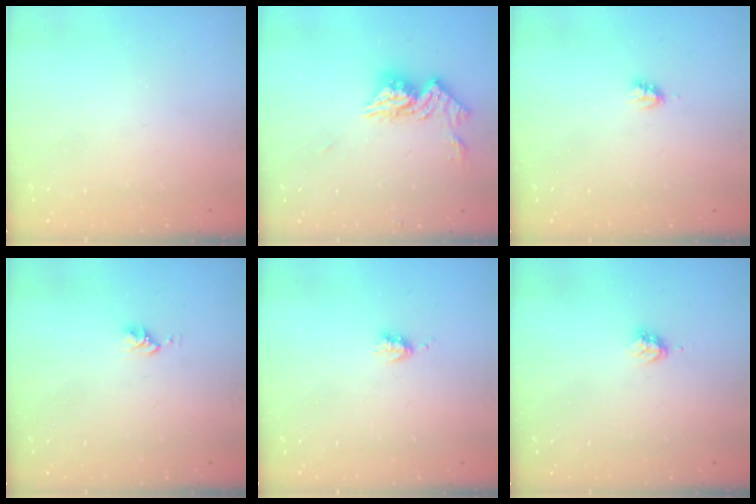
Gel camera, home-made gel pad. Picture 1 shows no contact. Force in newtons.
{"total": 11.7, "press": 11.7, "slide": 0.8}
{"total": 2.2, "press": 2.2, "slide": 0.3}
{"total": 2.8, "press": 2.8, "slide": 0.4}
{"total": 3.4, "press": 3.3, "slide": 0.5}
{"total": 3.2, "press": 3.1, "slide": 0.5}